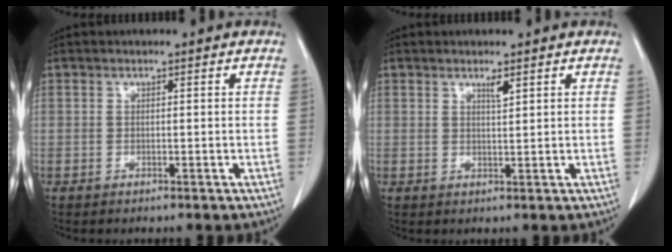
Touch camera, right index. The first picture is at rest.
{"total": 1.4, "force": [1.0, 0.1, 1.1], "torque": [-0.020, -0.004, 0.018]}